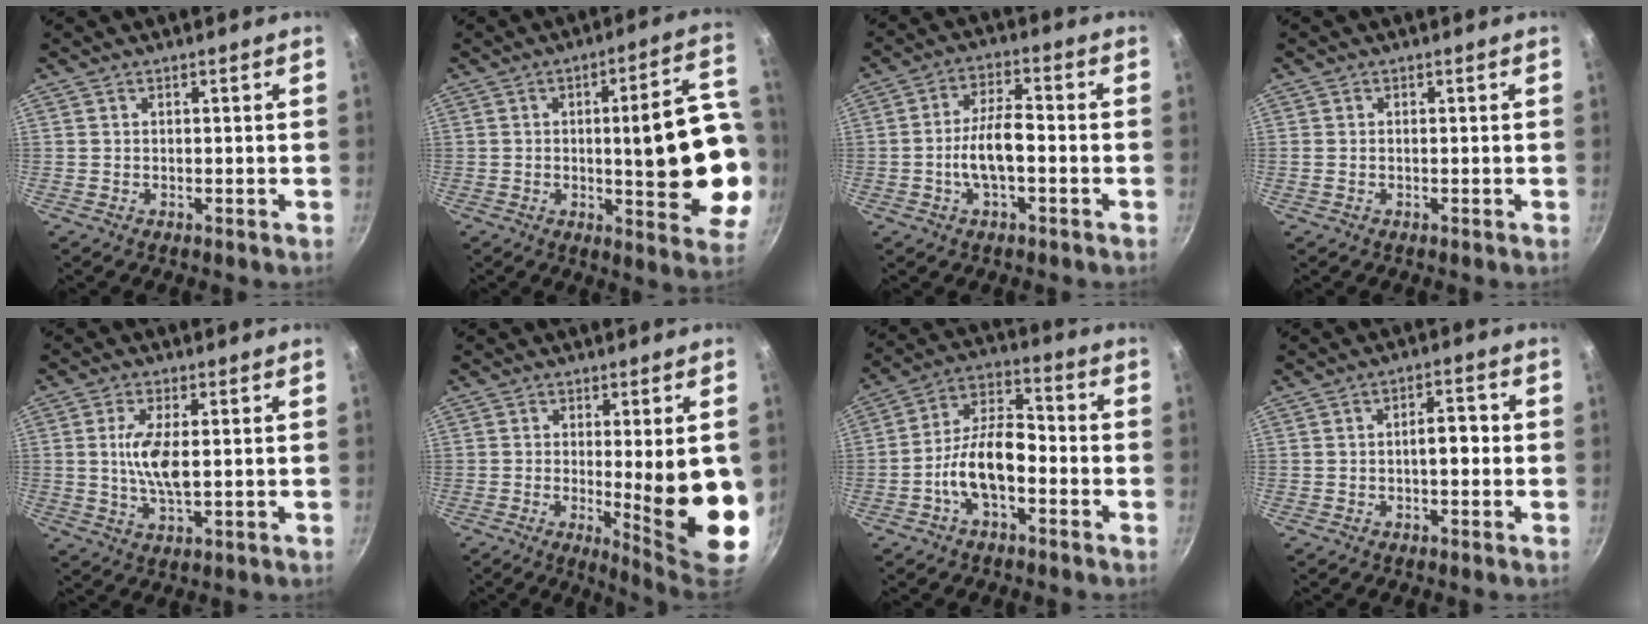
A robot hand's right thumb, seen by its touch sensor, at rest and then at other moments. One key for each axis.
{"total": 20.1, "fx": -1.3, "fy": 6.2, "fz": 19.1, "tx": -0.231, "ty": 0.008, "tz": -0.014}
{"total": 8.2, "fx": -1.9, "fy": 3.3, "fz": 7.3, "tx": -0.131, "ty": 0.027, "tz": -0.040}
{"total": 0.8, "fx": -0.1, "fy": 0.4, "fz": 0.7, "tx": -0.017, "ty": 0.001, "tz": -0.004}
{"total": 7.7, "fx": 0.6, "fy": 2.7, "fz": 7.2, "tx": -0.148, "ty": -0.004, "tz": 0.012}
{"total": 15.2, "fx": -1.2, "fy": 3.1, "fz": 14.8, "tx": -0.187, "ty": -0.023, "tz": -0.007}
{"total": 11.5, "fx": -3.9, "fy": 5.7, "fz": 9.2, "tx": -0.149, "ty": 0.050, "tz": -0.081}
{"total": 4.5, "fx": -0.5, "fy": 2.1, "fz": 3.9, "tx": -0.048, "ty": 0.020, "tz": -0.011}